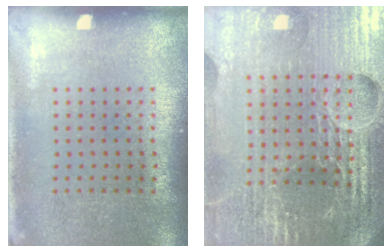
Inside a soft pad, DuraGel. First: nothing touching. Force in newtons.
{"total": 6.3, "press": 5.6, "slide": 3.0}